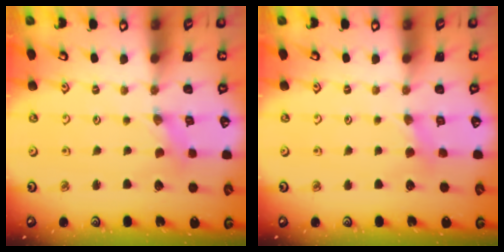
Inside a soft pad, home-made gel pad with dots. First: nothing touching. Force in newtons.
{"total": 2.5, "press": 2.5, "slide": 0.5}